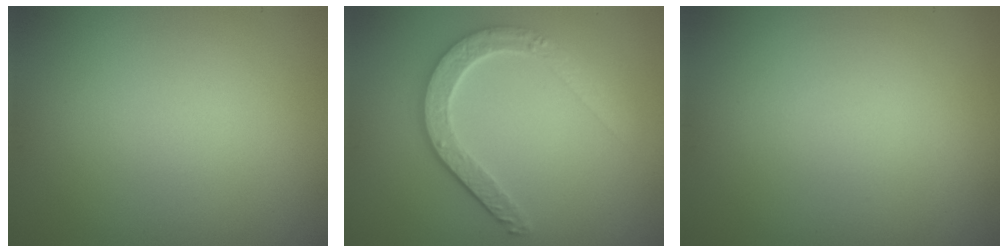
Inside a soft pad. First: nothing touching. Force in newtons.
{"total": 4.7, "press": 3.7, "slide": 2.9}
{"total": 0.0}